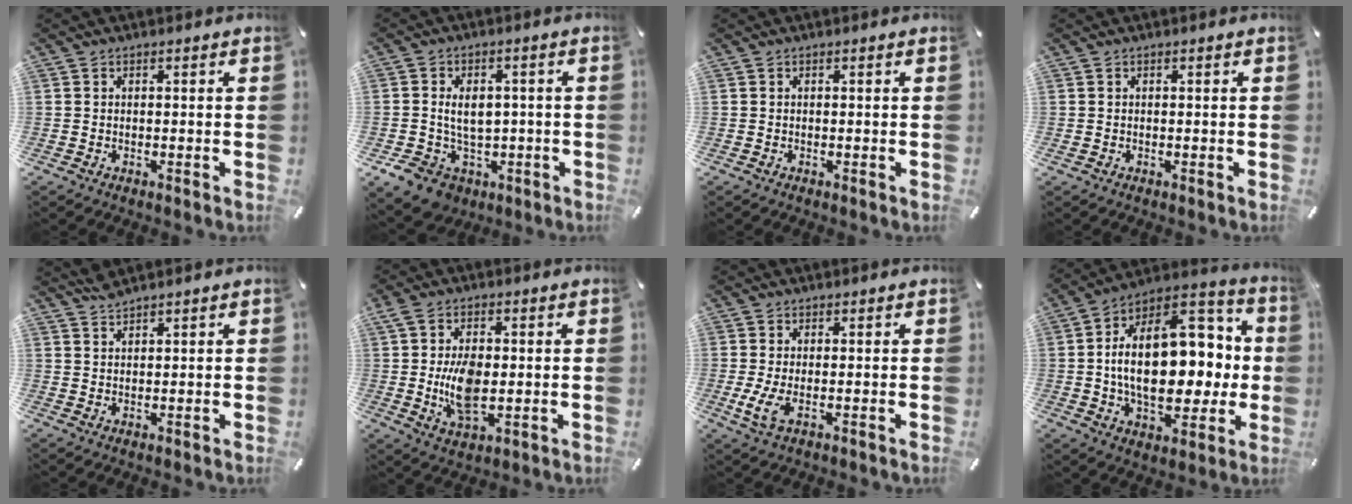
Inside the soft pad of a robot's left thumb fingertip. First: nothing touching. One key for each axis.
{"total": 10.0, "fx": -0.9, "fy": 8.2, "fz": 5.6, "tx": -0.095, "ty": 0.013, "tz": -0.008}
{"total": 0.0}
{"total": 0.0}
{"total": 2.3, "fx": 2.2, "fy": 0.2, "fz": 0.6, "tx": -0.016, "ty": -0.006, "tz": 0.042}
{"total": 10.2, "fx": 0.0, "fy": 5.4, "fz": 8.6, "tx": -0.168, "ty": -0.010, "tz": -0.002}
{"total": 4.4, "fx": -0.2, "fy": 1.7, "fz": 4.0, "tx": -0.088, "ty": -0.014, "tz": -0.008}
{"total": 25.0, "fx": 1.6, "fy": 15.6, "fz": 19.5, "tx": -0.324, "ty": -0.011, "tz": 0.036}